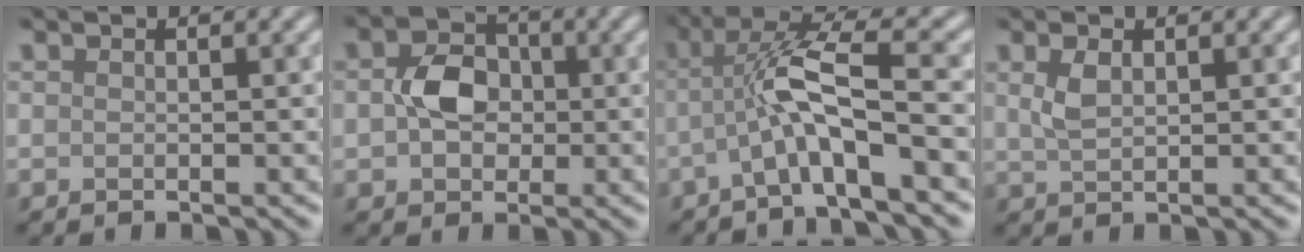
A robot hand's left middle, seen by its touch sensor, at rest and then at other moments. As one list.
[{"total": 4.4, "force": [0.1, 3.3, 2.8], "torque": [-0.059, 0.005, -0.003]}, {"total": 5.5, "force": [-1.8, 0.6, 5.2], "torque": [-0.106, 0.021, -0.040]}, {"total": 2.0, "force": [0.8, 1.0, 1.5], "torque": [-0.045, 0.004, 0.021]}]